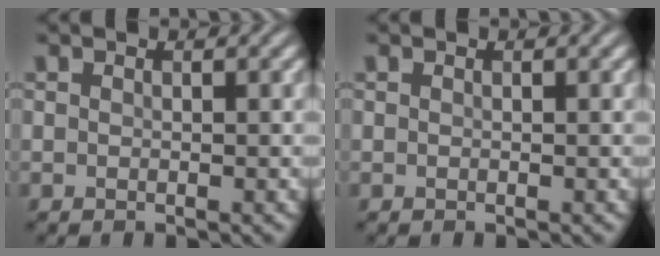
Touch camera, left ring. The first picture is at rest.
{"total": 0.0}